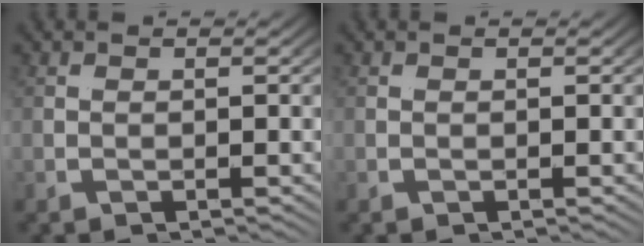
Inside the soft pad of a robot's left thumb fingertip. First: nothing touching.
{"total": 0.0}